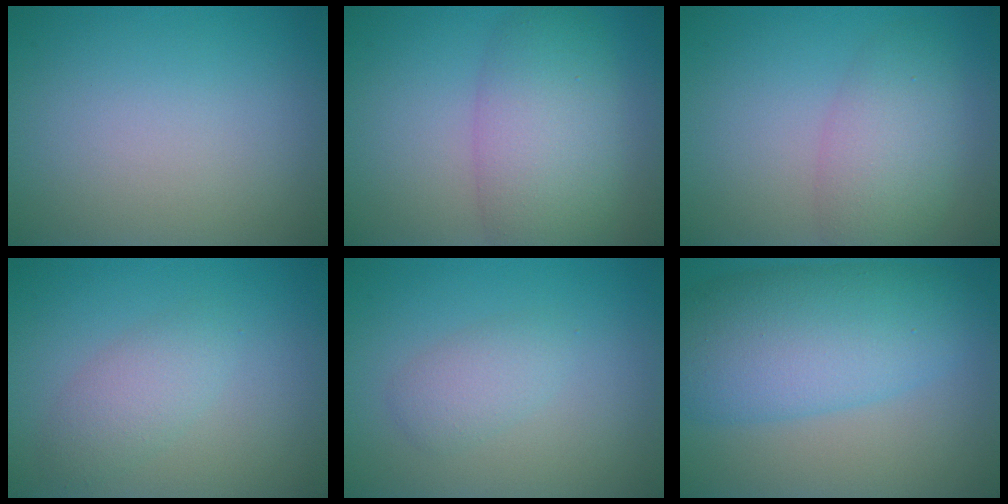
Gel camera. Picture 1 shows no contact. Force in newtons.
{"total": 6.7, "press": 6.7, "slide": 0.3}
{"total": 4.4, "press": 4.3, "slide": 0.2}
{"total": 2.5, "press": 2.5, "slide": 0.0}
{"total": 2.0, "press": 2.0, "slide": 0.0}
{"total": 8.9, "press": 8.9, "slide": 0.1}